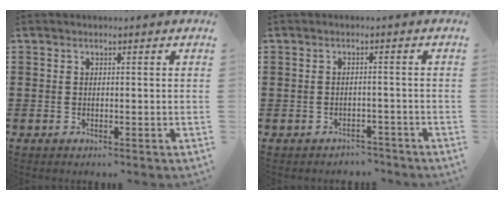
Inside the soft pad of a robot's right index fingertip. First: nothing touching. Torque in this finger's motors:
{"motor_torque": [-1.23, 0.79, -0.81, -0.21]}